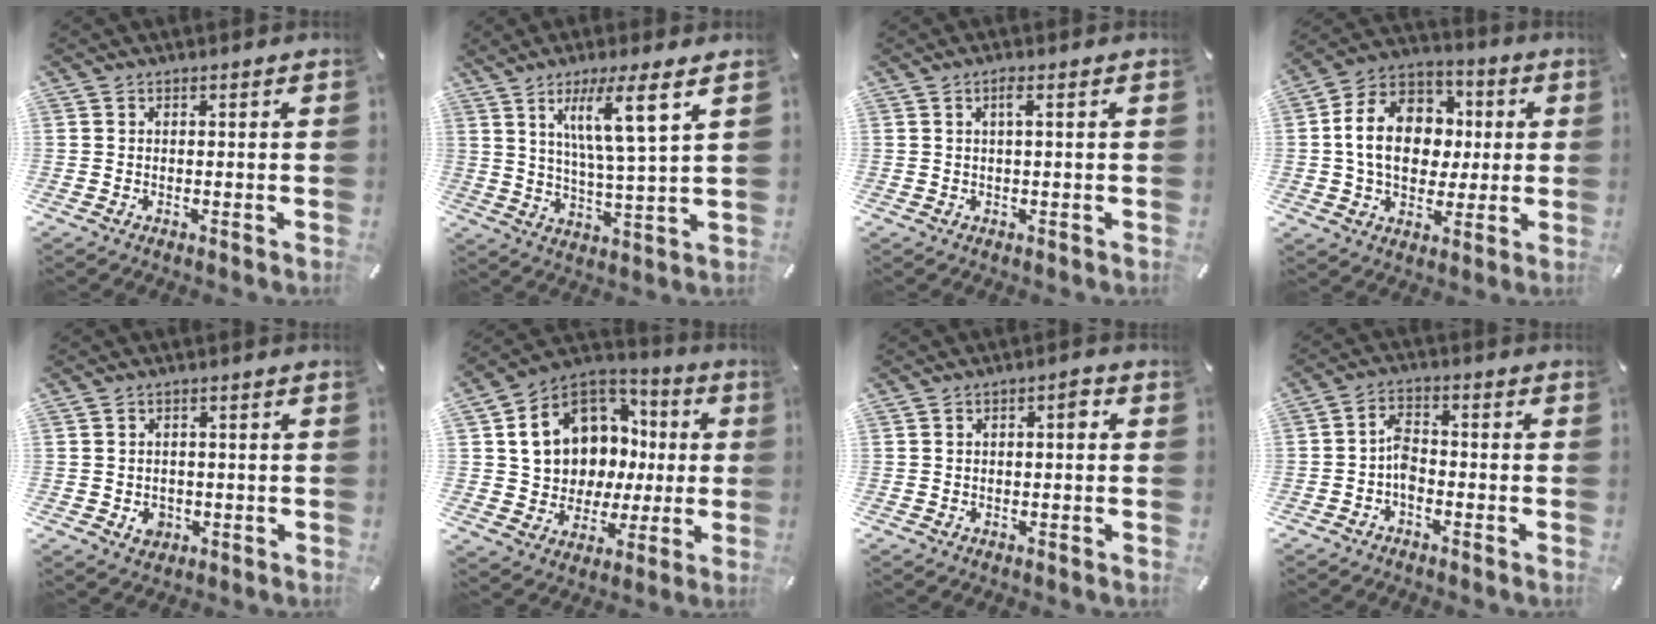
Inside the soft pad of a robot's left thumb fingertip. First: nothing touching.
{"total": 11.7, "force": [6.4, 0.8, 9.8], "torque": [-0.180, -0.019, 0.099]}
{"total": 2.1, "force": [0.5, 0.2, 2.1], "torque": [-0.042, 0.002, 0.007]}
{"total": 15.5, "force": [0.5, 12.6, 9.0], "torque": [-0.173, 0.014, 0.011]}
{"total": 3.7, "force": [-1.0, 3.2, 1.5], "torque": [-0.009, 0.000, -0.018]}
{"total": 12.9, "force": [4.2, 11.2, 5.0], "torque": [-0.106, -0.047, 0.095]}
{"total": 2.9, "force": [-0.1, 1.4, 2.5], "torque": [-0.041, 0.012, -0.008]}
{"total": 5.2, "force": [-2.0, 3.3, 3.6], "torque": [-0.073, 0.014, -0.038]}